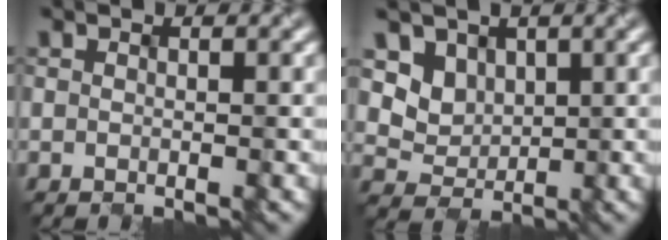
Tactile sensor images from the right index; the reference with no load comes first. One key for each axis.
{"total": 3.8, "fx": 1.8, "fy": 3.0, "fz": 1.5, "tx": -0.045, "ty": -0.012, "tz": 0.057}